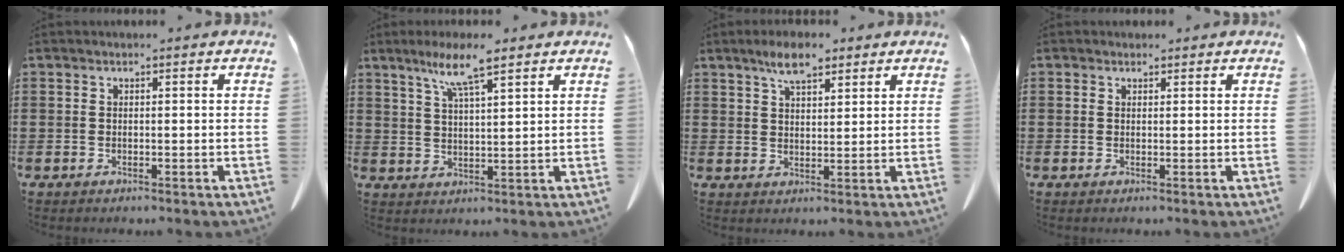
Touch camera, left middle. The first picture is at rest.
{"total": 6.8, "force": [4.7, 0.4, 4.9], "torque": [-0.107, -0.005, 0.080]}
{"total": 5.6, "force": [4.1, 1.9, 3.4], "torque": [-0.074, 0.001, 0.074]}
{"total": 0.8, "force": [0.6, 0.5, 0.1], "torque": [-0.004, 0.003, 0.012]}